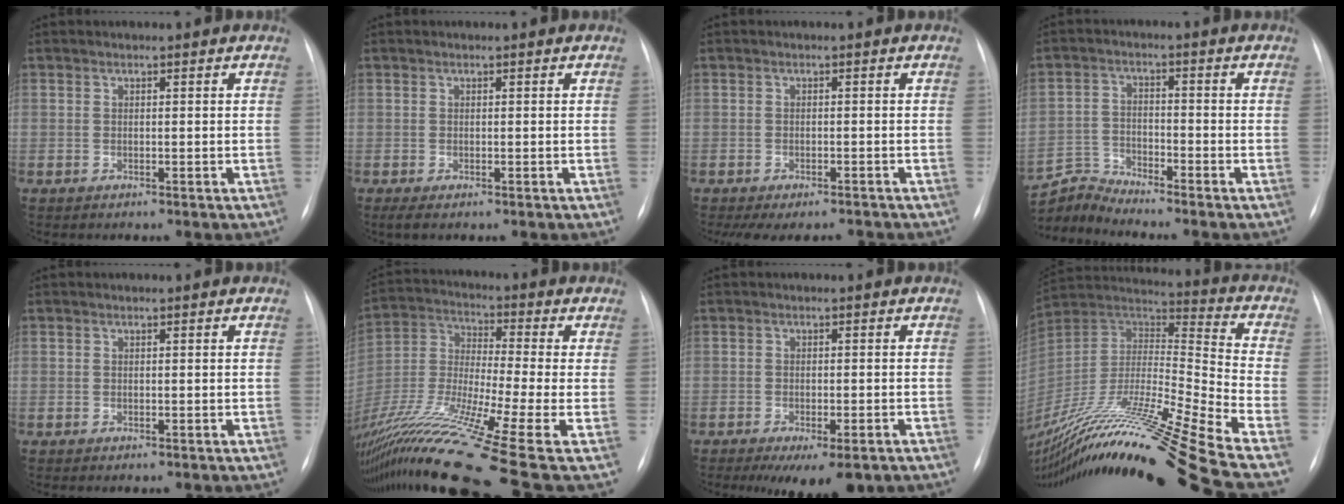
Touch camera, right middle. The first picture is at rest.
{"total": 1.4, "force": [-0.8, 0.4, 1.1], "torque": [-0.018, -0.004, -0.010]}
{"total": 7.3, "force": [-6.7, 1.8, 2.4], "torque": [-0.029, -0.001, -0.085]}
{"total": 5.5, "force": [-5.2, -1.6, -1.2], "torque": [0.007, -0.010, -0.102]}
{"total": 0.0}
{"total": 20.8, "force": [-12.7, -1.1, 16.4], "torque": [-0.330, -0.038, -0.236]}
{"total": 7.7, "force": [-5.1, 2.4, 5.3], "torque": [-0.064, -0.012, -0.072]}
{"total": 30.0, "force": [-23.2, -2.2, 18.8], "torque": [-0.324, -0.040, -0.410]}